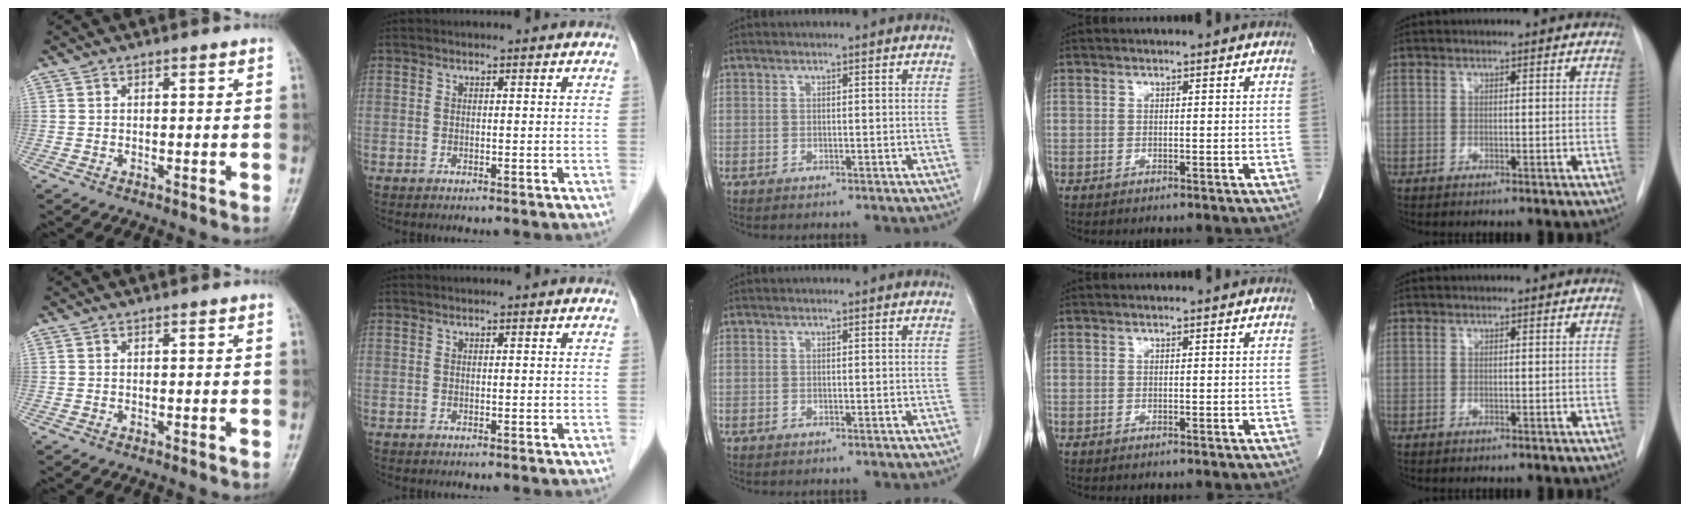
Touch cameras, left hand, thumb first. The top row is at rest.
{}